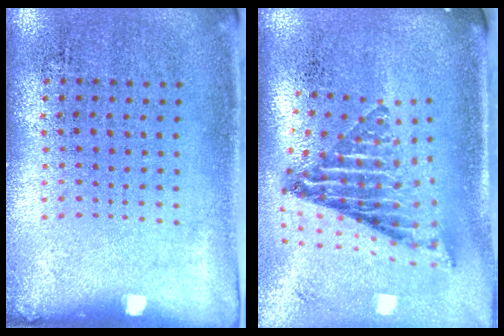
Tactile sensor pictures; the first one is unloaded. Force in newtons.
{"total": 2.6, "press": 1.6, "slide": 2.0}